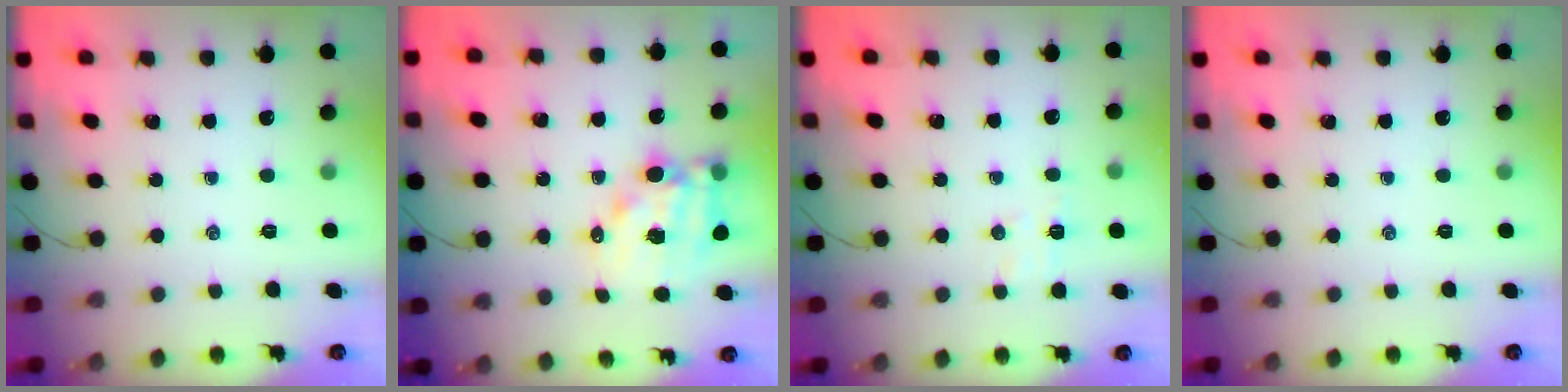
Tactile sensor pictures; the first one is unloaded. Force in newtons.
{"total": 12.3, "press": 11.8, "slide": 3.4}
{"total": 5.4, "press": 5.3, "slide": 0.8}
{"total": 0.0}